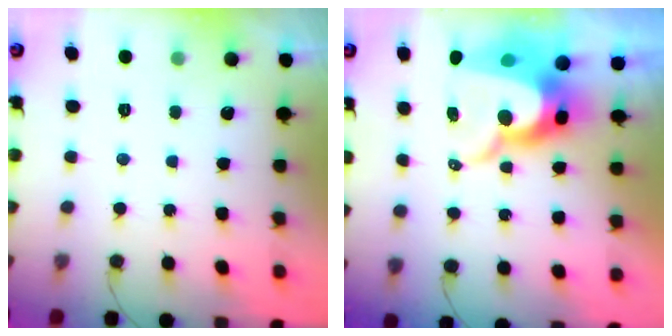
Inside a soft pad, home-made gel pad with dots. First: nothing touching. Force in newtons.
{"total": 15.4, "press": 15.3, "slide": 1.4}